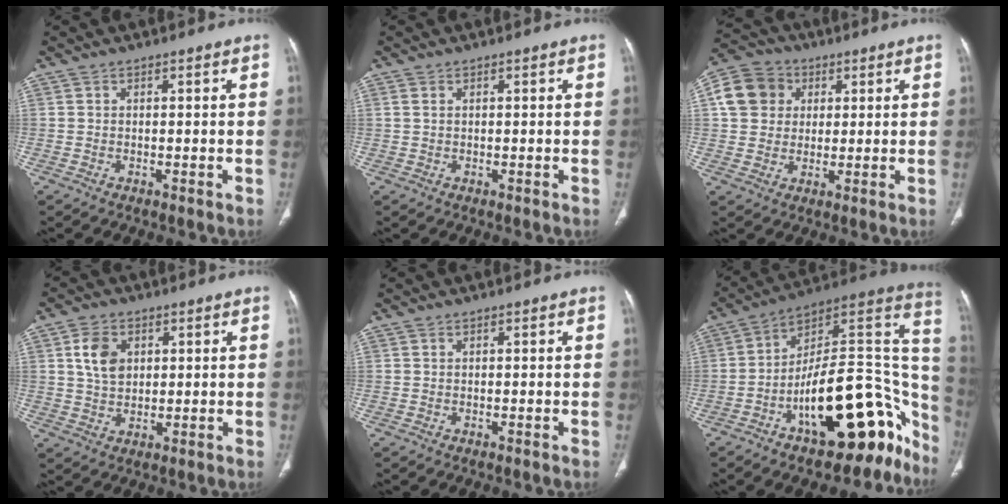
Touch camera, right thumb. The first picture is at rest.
{"total": 0.6, "force": [0.2, 0.3, 0.4], "torque": [-0.012, 0.006, 0.005]}
{"total": 10.1, "force": [2.5, 8.9, 4.0], "torque": [-0.064, 0.006, 0.035]}
{"total": 6.4, "force": [2.0, 4.7, 4.0], "torque": [-0.057, -0.009, 0.036]}
{"total": 0.0}
{"total": 27.8, "force": [-13.0, 12.5, 21.2], "torque": [-0.171, 0.123, -0.189]}